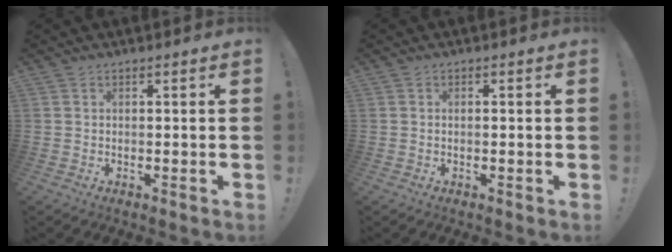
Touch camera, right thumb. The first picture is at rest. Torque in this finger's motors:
{"motor_torque": [-0.02, 0.12, 0.13, -0.09, 0.00]}